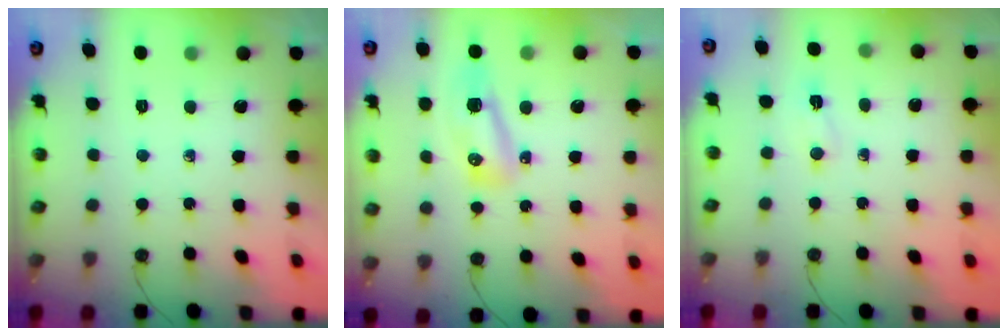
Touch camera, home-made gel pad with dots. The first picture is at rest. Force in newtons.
{"total": 11.2, "press": 9.1, "slide": 6.7}
{"total": 2.1, "press": 2.0, "slide": 0.5}